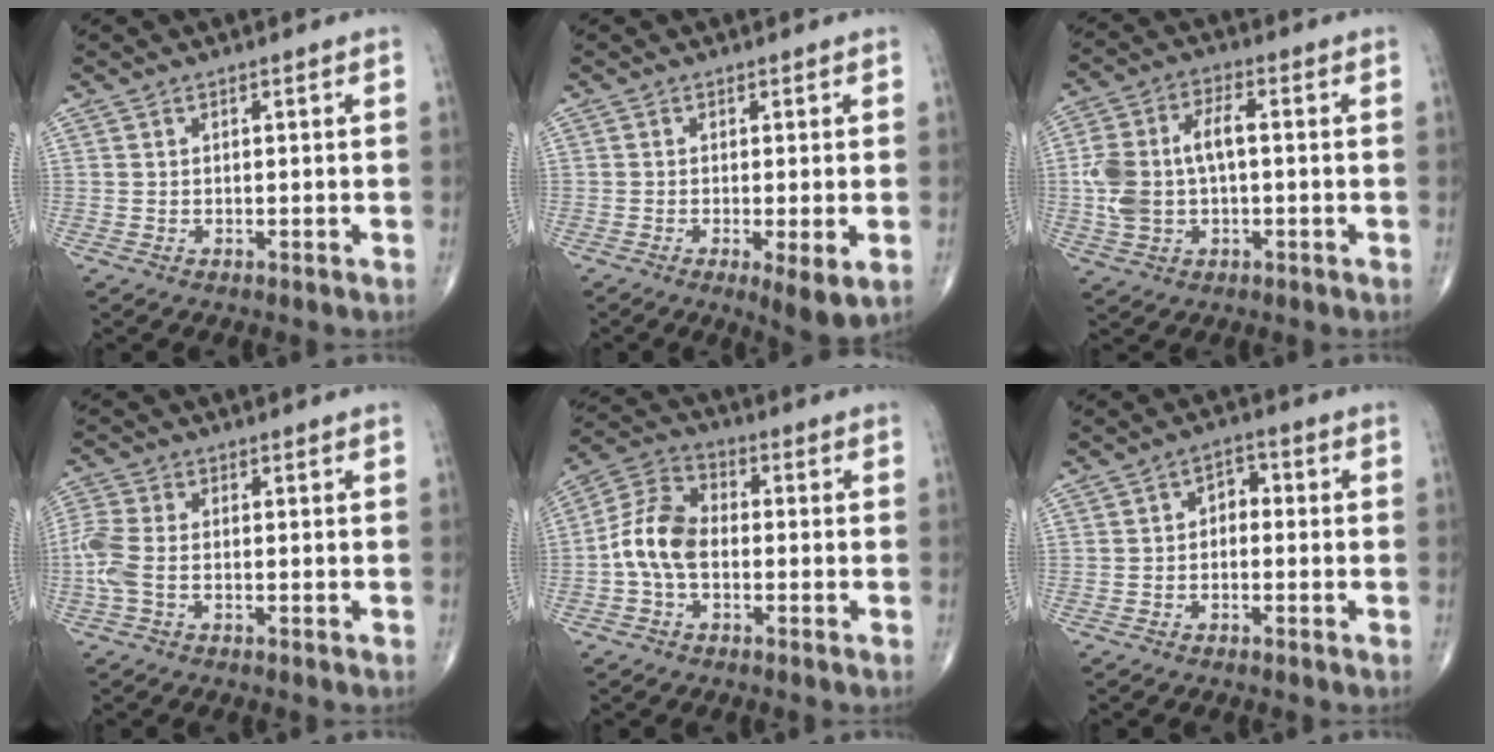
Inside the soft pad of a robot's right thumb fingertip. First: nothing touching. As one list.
[{"total": 5.3, "force": [-1.4, 1.2, 4.9], "torque": [-0.087, -0.019, -0.025]}, {"total": 11.1, "force": [-0.1, 6.1, 9.2], "torque": [-0.201, 0.027, -0.001]}, {"total": 5.4, "force": [-1.4, 2.6, 4.4], "torque": [-0.134, 0.006, -0.037]}, {"total": 9.2, "force": [-1.6, 5.7, 7.0], "torque": [-0.134, 0.031, -0.045]}, {"total": 3.5, "force": [-0.4, 2.4, 2.5], "torque": [-0.021, 0.019, -0.019]}]